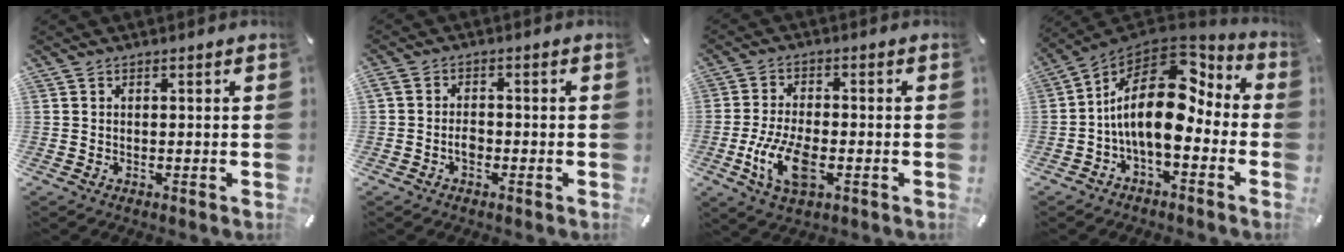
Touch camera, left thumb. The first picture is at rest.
{"total": 2.9, "force": [-1.1, 1.9, 1.8], "torque": [-0.034, 0.006, -0.021]}
{"total": 10.7, "force": [-3.3, 5.2, 8.7], "torque": [-0.188, -0.004, -0.055]}
{"total": 18.7, "force": [1.0, 10.0, 15.8], "torque": [-0.292, -0.011, 0.019]}